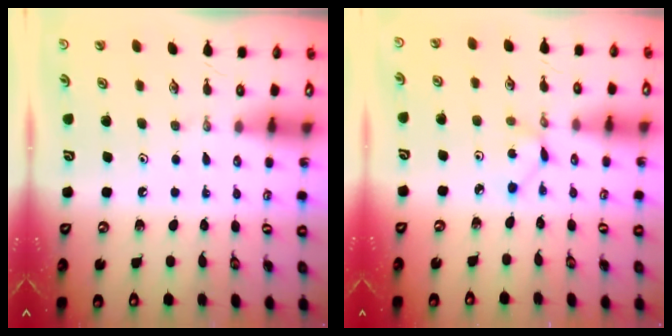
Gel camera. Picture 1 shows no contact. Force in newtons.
{"total": 1.7, "press": 1.7, "slide": 0.3}